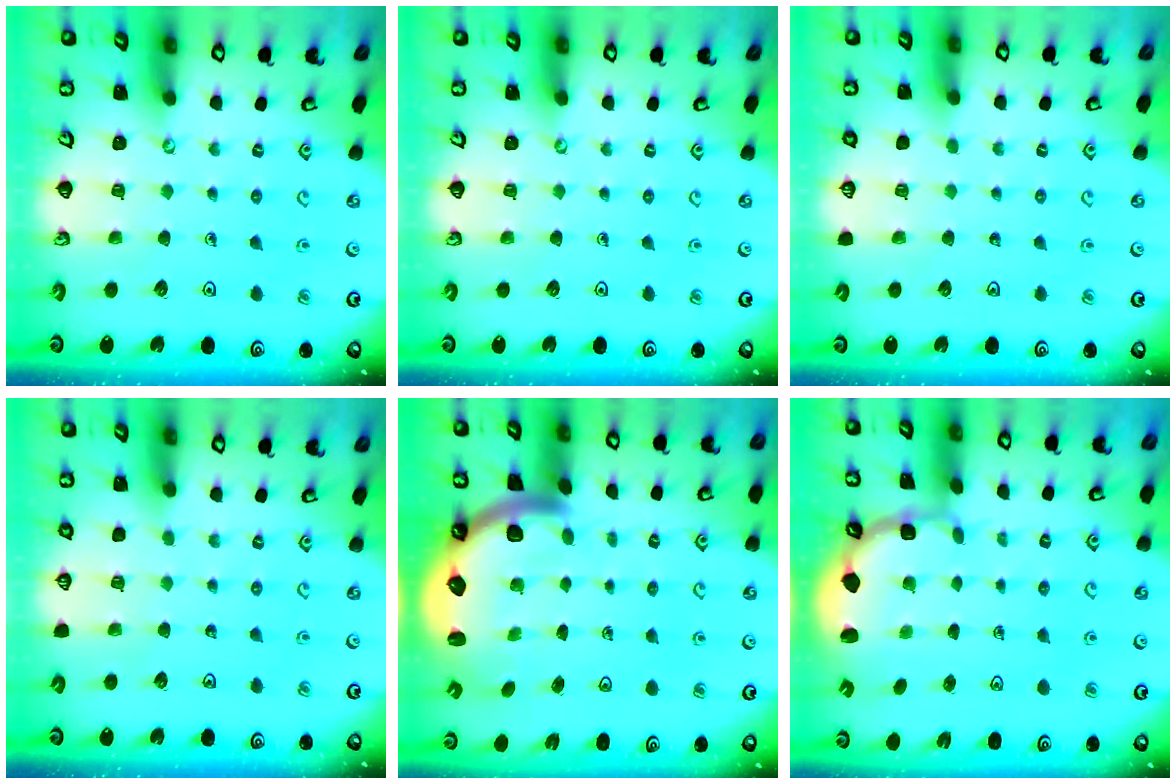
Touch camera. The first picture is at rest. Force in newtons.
{"total": 0.0}
{"total": 0.0}
{"total": 0.0}
{"total": 3.8, "press": 3.8, "slide": 0.6}
{"total": 2.4, "press": 2.0, "slide": 1.3}